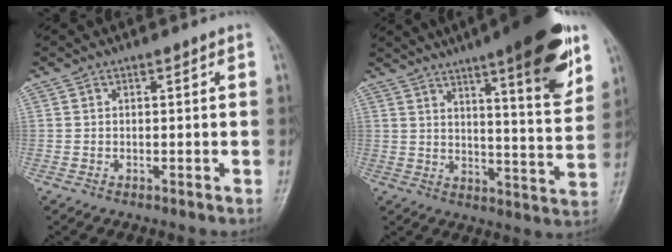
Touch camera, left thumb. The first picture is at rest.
{"total": 19.5, "force": [11.3, 3.6, 15.5], "torque": [-0.192, -0.049, 0.160]}